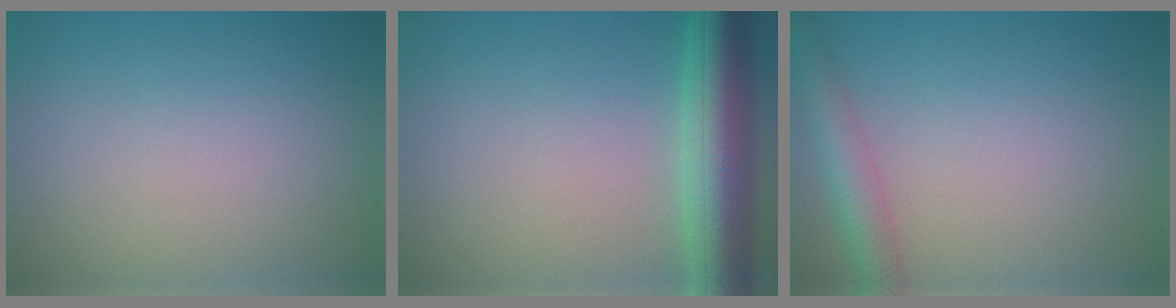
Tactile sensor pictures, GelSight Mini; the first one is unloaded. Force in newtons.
{"total": 7.9, "press": 7.8, "slide": 0.4}
{"total": 3.7, "press": 3.7, "slide": 0.1}